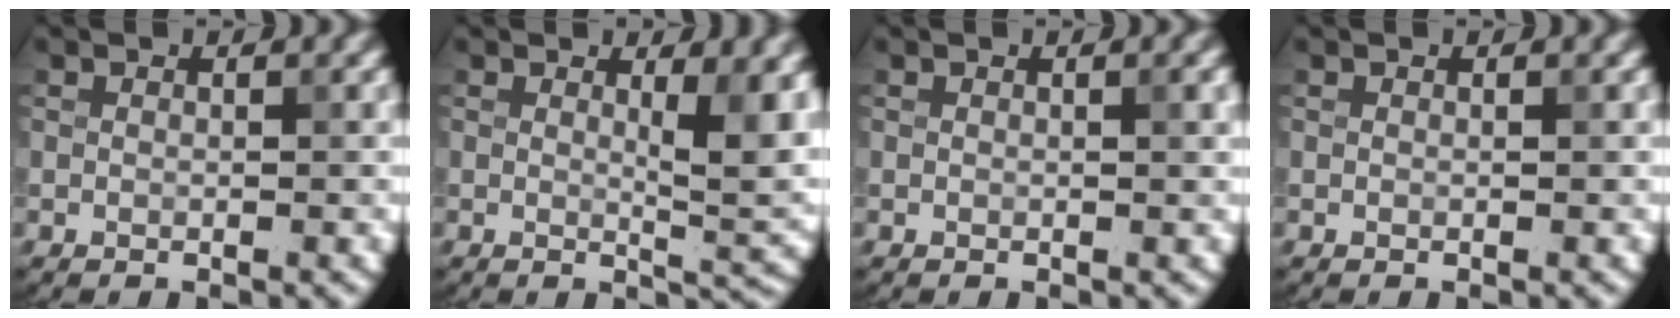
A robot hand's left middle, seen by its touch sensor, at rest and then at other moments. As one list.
[{"total": 5.0, "force": [1.3, 1.4, 4.6], "torque": [-0.060, -0.011, 0.025]}, {"total": 1.1, "force": [0.3, 0.3, 1.0], "torque": [-0.013, 0.002, 0.003]}, {"total": 0.0}]